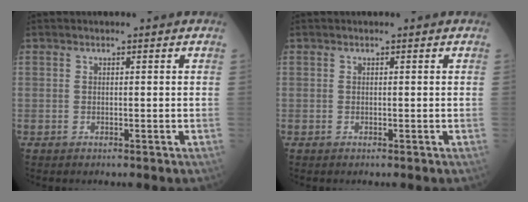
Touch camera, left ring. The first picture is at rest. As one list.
[{"total": 0.0}]